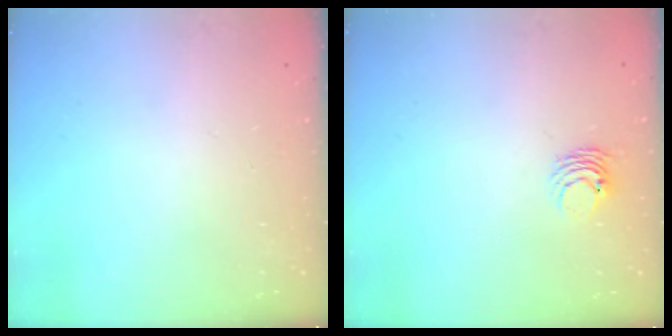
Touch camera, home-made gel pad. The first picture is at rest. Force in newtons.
{"total": 4.1, "press": 4.1, "slide": 0.4}